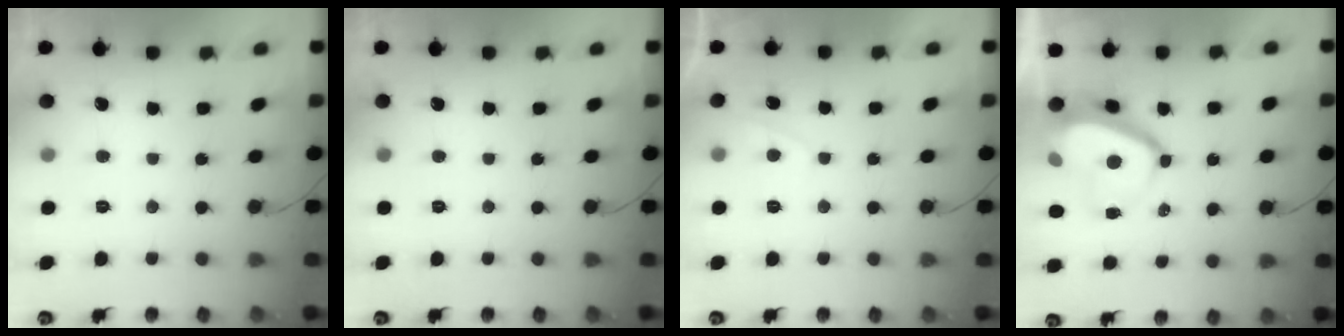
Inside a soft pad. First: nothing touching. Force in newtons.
{"total": 0.0}
{"total": 2.3, "press": 2.2, "slide": 0.6}
{"total": 8.1, "press": 8.0, "slide": 1.0}